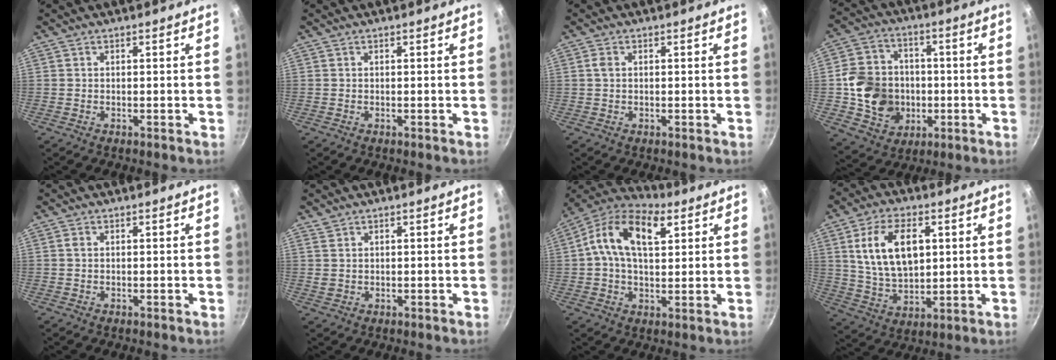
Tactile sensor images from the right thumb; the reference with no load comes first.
{"total": 0.0}
{"total": 1.3, "force": [0.2, 0.9, 0.9], "torque": [-0.019, 0.002, 0.003]}
{"total": 17.1, "force": [-1.8, 14.2, 9.5], "torque": [-0.137, 0.016, -0.024]}
{"total": 0.7, "force": [0.1, 0.5, 0.5], "torque": [-0.008, 0.002, 0.001]}
{"total": 1.6, "force": [1.1, 1.1, 0.3], "torque": [0.005, -0.006, 0.022]}
{"total": 15.5, "force": [4.4, 8.9, 11.8], "torque": [-0.198, 0.020, 0.069]}
{"total": 14.4, "force": [3.9, 8.4, 11.0], "torque": [-0.183, -0.012, 0.080]}